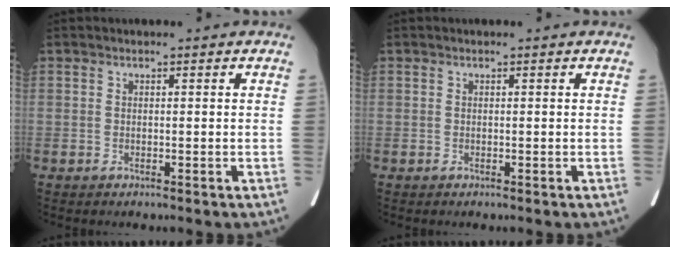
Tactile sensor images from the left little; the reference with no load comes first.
{"total": 0.0}